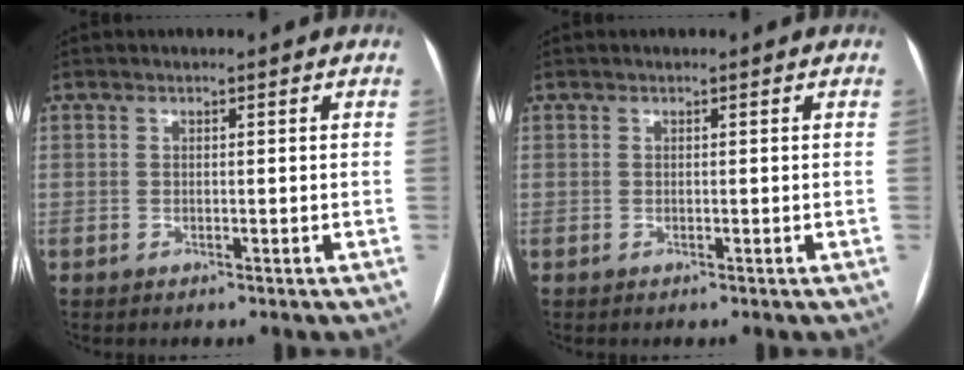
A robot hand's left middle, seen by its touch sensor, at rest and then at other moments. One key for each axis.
{"total": 0.0}